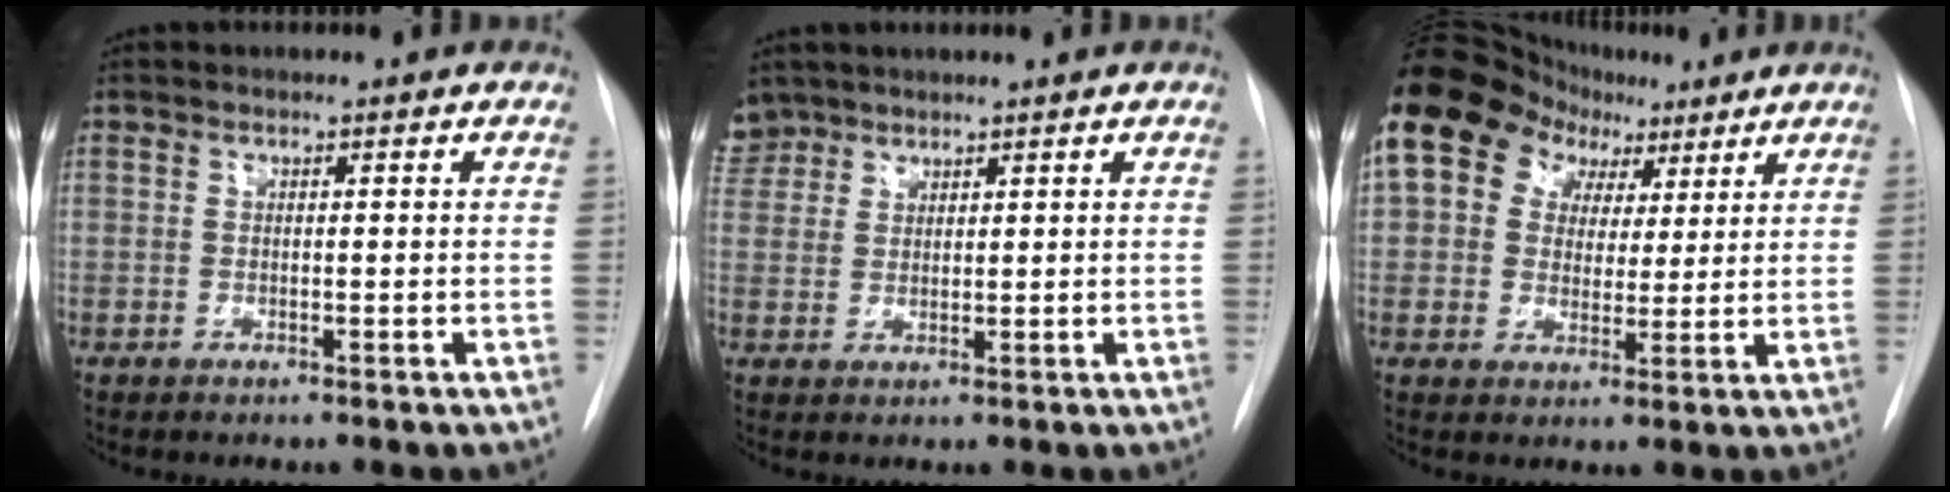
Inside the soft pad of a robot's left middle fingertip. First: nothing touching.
{"total": 3.8, "force": [3.2, 2.1, -0.3], "torque": [0.009, 0.009, 0.065]}
{"total": 13.6, "force": [7.1, 10.2, 5.6], "torque": [-0.093, 0.063, 0.121]}